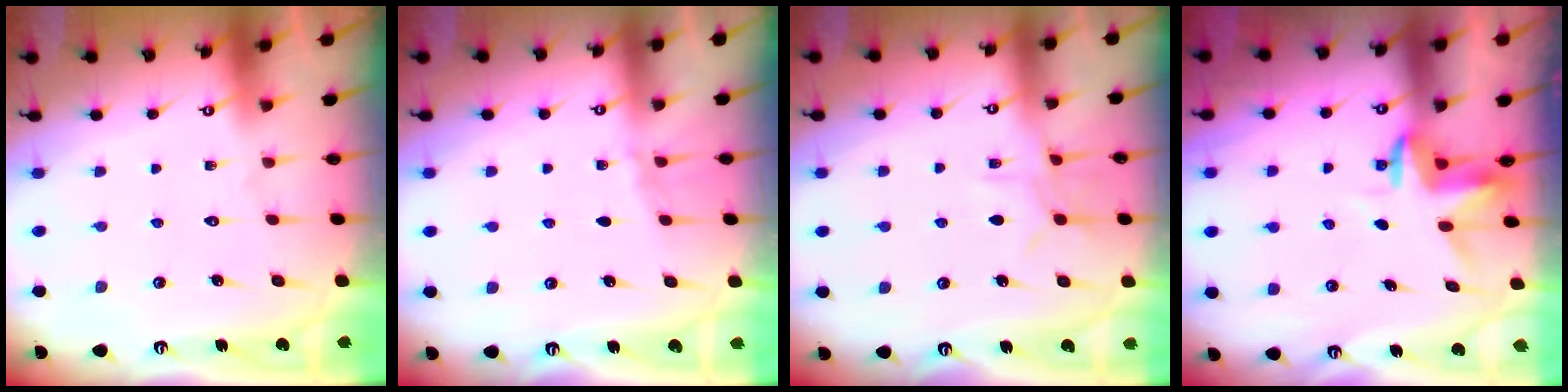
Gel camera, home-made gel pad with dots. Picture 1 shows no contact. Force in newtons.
{"total": 1.8, "press": 1.8, "slide": 0.3}
{"total": 6.3, "press": 6.3, "slide": 0.6}
{"total": 3.6, "press": 3.6, "slide": 0.2}